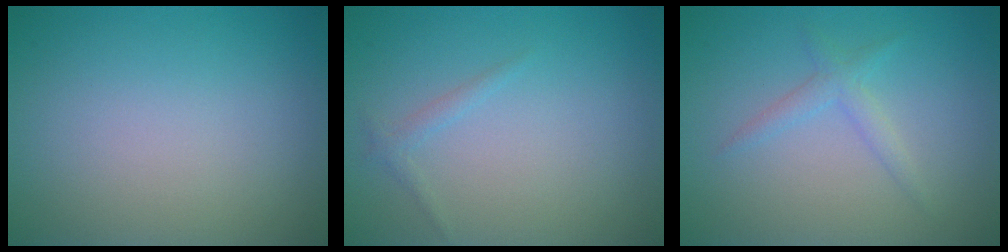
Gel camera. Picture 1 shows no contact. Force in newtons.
{"total": 0.9, "press": 0.9, "slide": 0.1}
{"total": 1.6, "press": 1.6, "slide": 0.1}